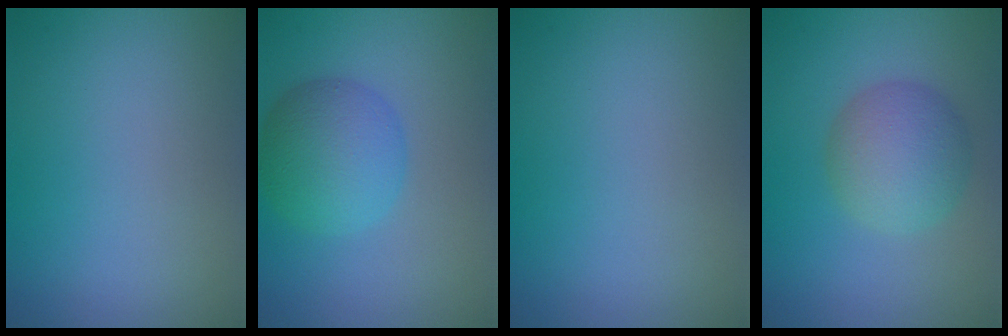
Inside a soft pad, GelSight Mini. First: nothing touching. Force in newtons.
{"total": 5.1, "press": 5.1, "slide": 0.1}
{"total": 0.0}
{"total": 4.7, "press": 4.7, "slide": 0.2}